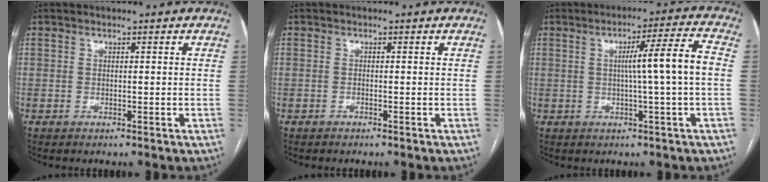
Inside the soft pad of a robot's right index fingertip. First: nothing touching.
{"total": 0.0}
{"total": 8.3, "force": [0.2, -1.3, 8.2], "torque": [-0.127, 0.009, 0.006]}